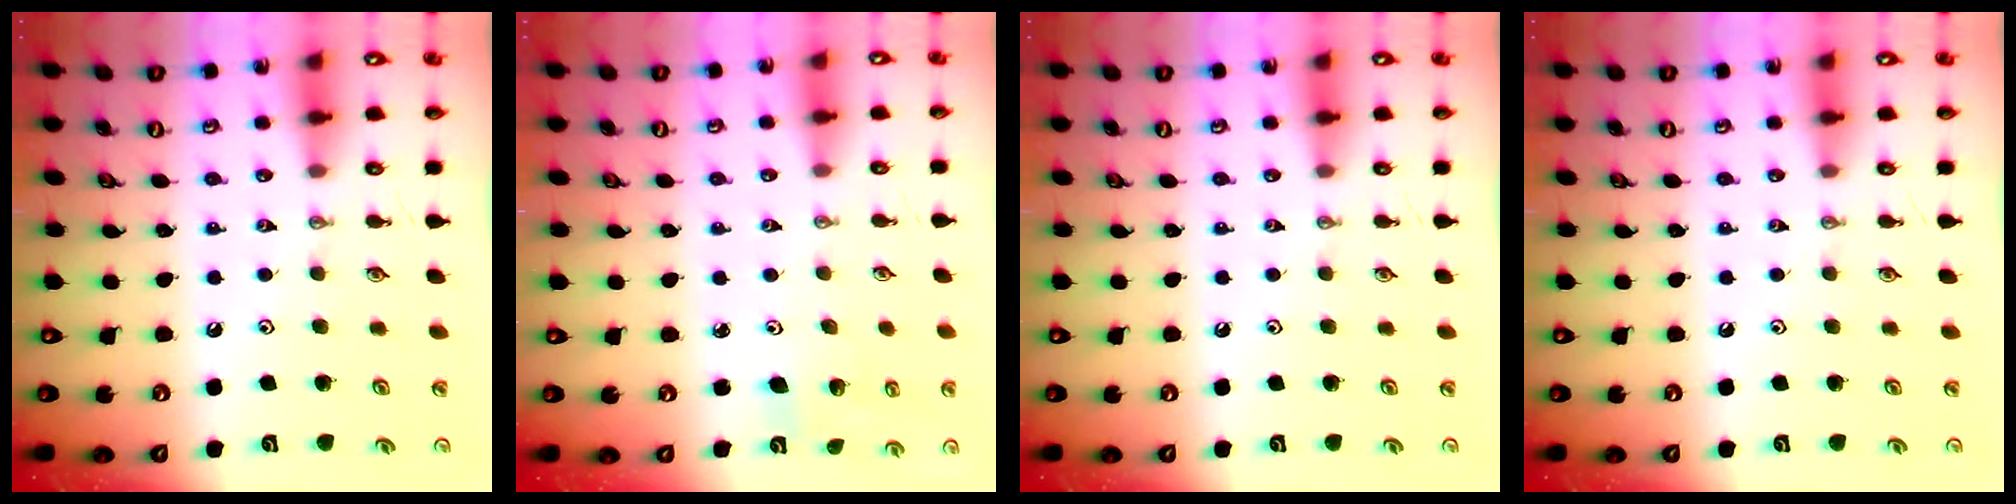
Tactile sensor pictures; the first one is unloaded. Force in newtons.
{"total": 3.1, "press": 2.4, "slide": 2.0}
{"total": 0.0}
{"total": 0.0}